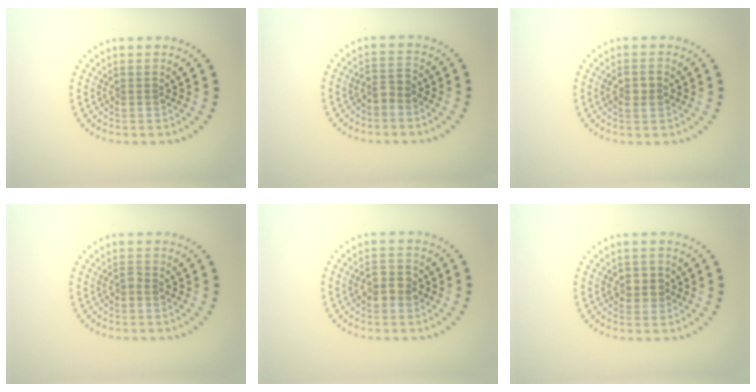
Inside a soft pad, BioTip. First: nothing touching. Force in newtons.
{"total": 1.6, "press": 1.3, "slide": 1.0}
{"total": 1.6, "press": 1.6, "slide": 0.3}
{"total": 0.6, "press": 0.5, "slide": 0.3}
{"total": 2.3, "press": 2.3, "slide": 0.2}
{"total": 1.9, "press": 1.8, "slide": 0.6}